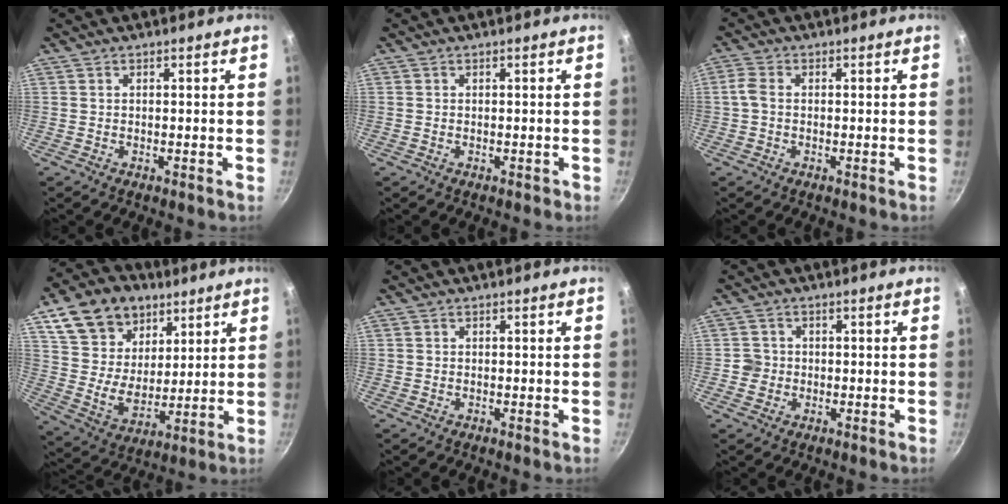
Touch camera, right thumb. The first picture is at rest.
{"total": 0.5, "force": [-0.1, 0.5, 0.2], "torque": [0.002, 0.000, -0.001]}
{"total": 2.9, "force": [-0.2, 2.0, 2.1], "torque": [-0.051, 0.008, -0.011]}
{"total": 18.6, "force": [9.4, 13.2, 9.2], "torque": [-0.141, -0.026, 0.173]}
{"total": 0.0}
{"total": 2.7, "force": [-0.4, 2.7, 0.5], "torque": [0.006, 0.009, -0.008]}